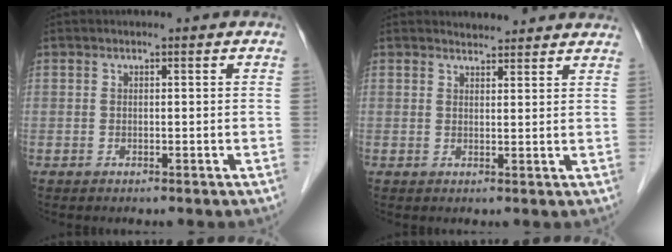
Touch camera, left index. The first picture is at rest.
{"total": 5.5, "force": [5.3, 1.2, 0.7], "torque": [-0.001, 0.011, 0.054]}